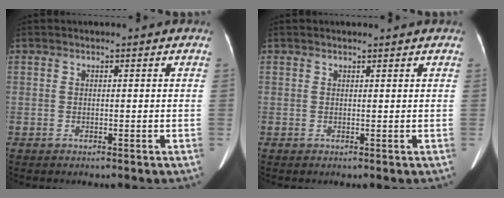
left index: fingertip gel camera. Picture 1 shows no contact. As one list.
[{"total": 0.8, "force": [0.7, 0.0, 0.2], "torque": [-0.004, -0.006, 0.013]}]